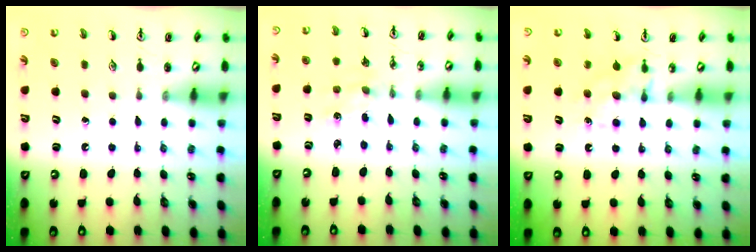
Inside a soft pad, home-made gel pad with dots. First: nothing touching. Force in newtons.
{"total": 0.5, "press": 0.5, "slide": 0.1}
{"total": 7.3, "press": 7.2, "slide": 0.7}